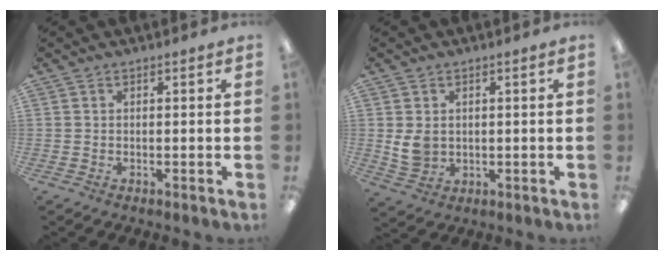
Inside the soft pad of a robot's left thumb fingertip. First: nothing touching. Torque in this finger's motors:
{"motor_torque": [-0.34, 0.24, 0.31, -0.47, 0.00]}